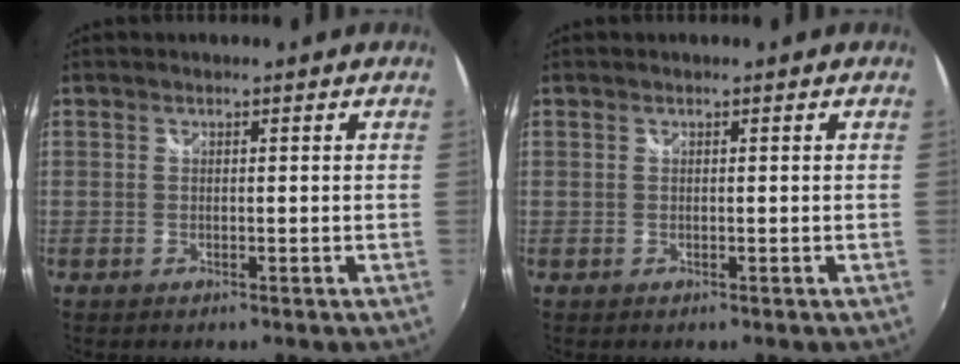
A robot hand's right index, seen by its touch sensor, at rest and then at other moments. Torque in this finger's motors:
{"motor_torque": [0.51, 0.17, 0.13, 0.01]}